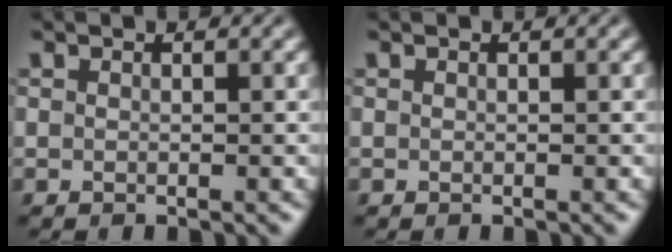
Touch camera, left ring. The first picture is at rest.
{"total": 0.0}